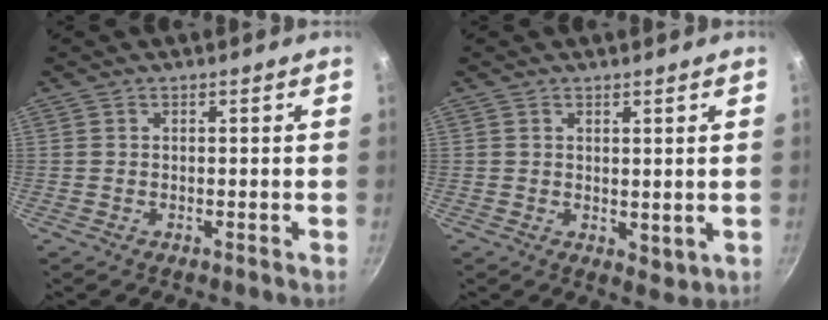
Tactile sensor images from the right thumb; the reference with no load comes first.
{"total": 3.1, "force": [1.4, 1.7, 2.1], "torque": [-0.025, -0.014, 0.023]}